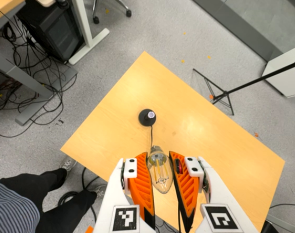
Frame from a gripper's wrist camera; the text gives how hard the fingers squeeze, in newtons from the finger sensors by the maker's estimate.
{"total": 24.0, "left": 26.5, "right": 21.5}